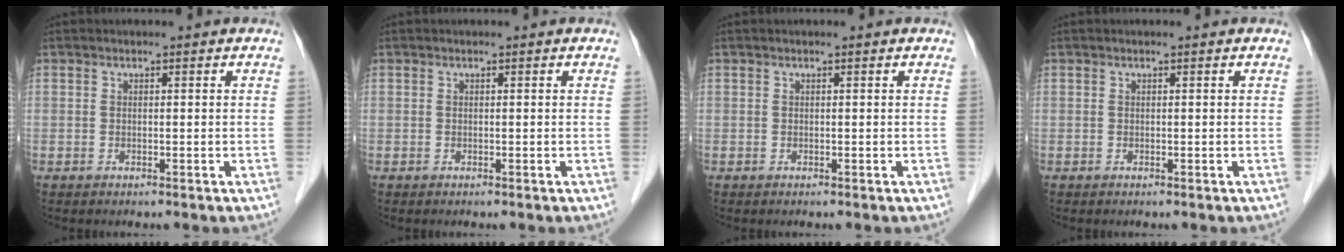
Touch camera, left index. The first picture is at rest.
{"total": 0.0}
{"total": 0.0}
{"total": 0.0}